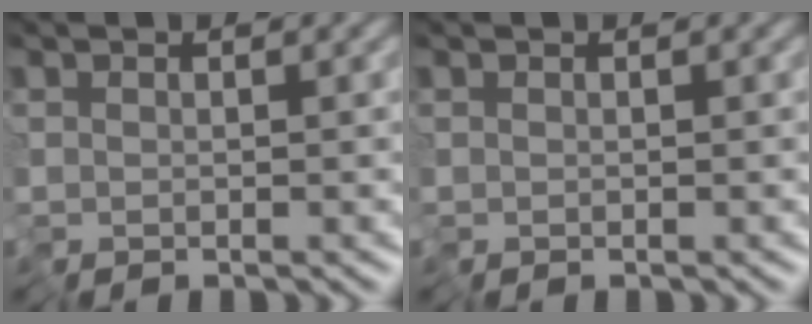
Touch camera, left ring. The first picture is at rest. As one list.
[{"total": 0.0}]